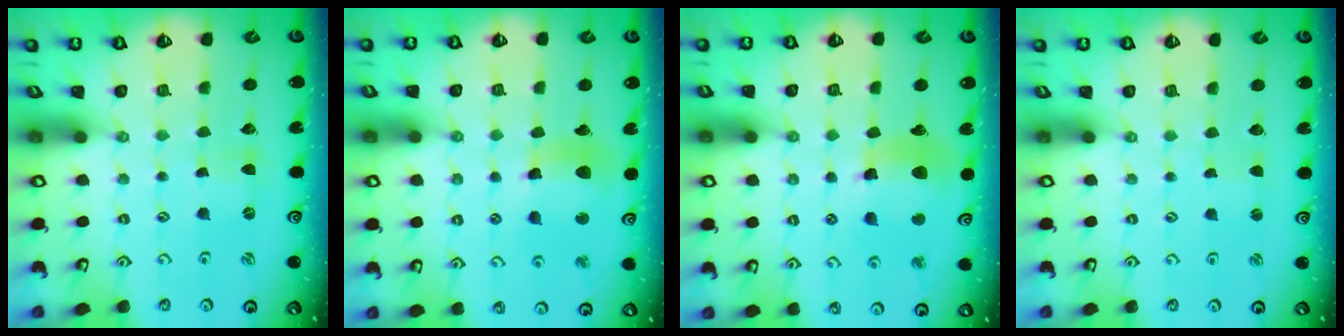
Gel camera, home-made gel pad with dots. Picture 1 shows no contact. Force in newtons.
{"total": 11.9, "press": 11.7, "slide": 1.8}
{"total": 12.5, "press": 12.4, "slide": 1.7}
{"total": 0.7, "press": 0.7, "slide": 0.2}